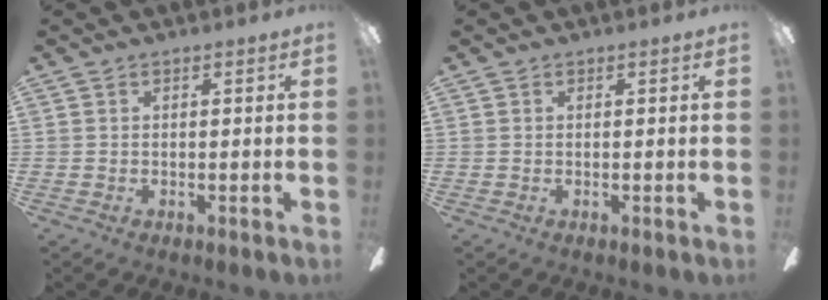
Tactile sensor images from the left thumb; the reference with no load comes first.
{"total": 0.0}